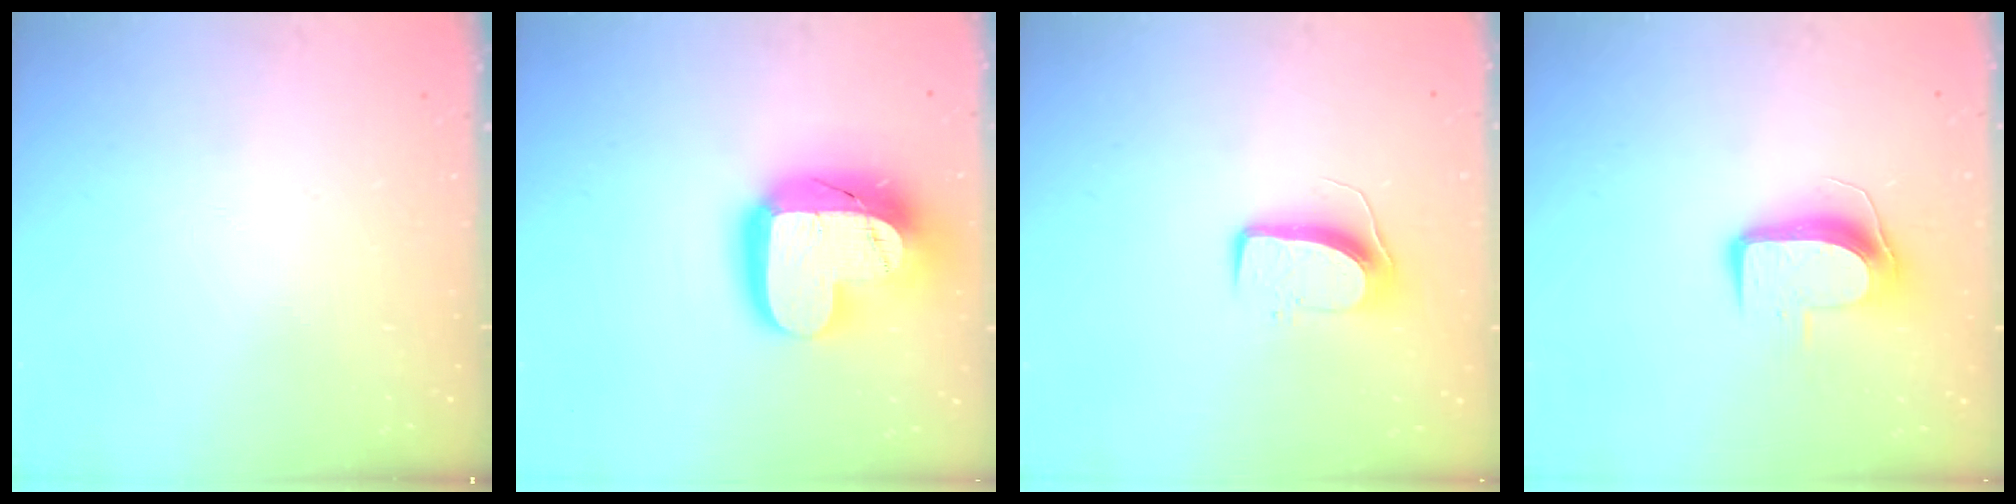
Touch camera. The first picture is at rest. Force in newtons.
{"total": 21.1, "press": 21.0, "slide": 1.7}
{"total": 9.3, "press": 9.3, "slide": 0.5}
{"total": 10.1, "press": 10.1, "slide": 0.9}